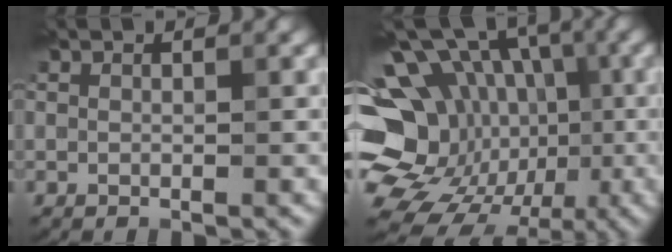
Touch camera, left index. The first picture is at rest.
{"total": 17.7, "force": [-3.8, 14.7, 9.2], "torque": [-0.167, 0.008, -0.069]}